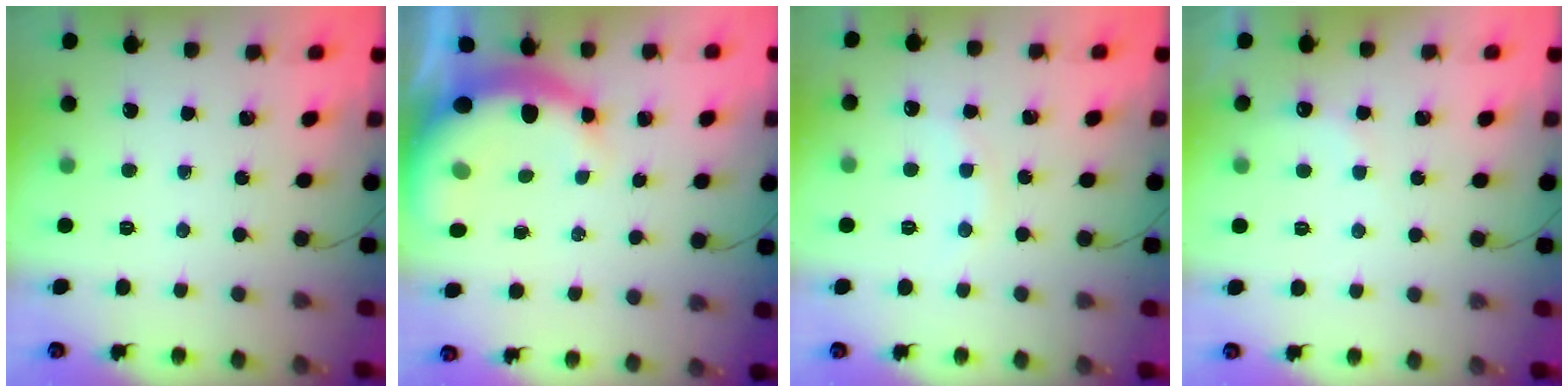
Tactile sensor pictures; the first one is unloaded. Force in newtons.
{"total": 8.6, "press": 8.4, "slide": 1.9}
{"total": 4.5, "press": 4.3, "slide": 1.3}
{"total": 5.5, "press": 5.4, "slide": 1.0}